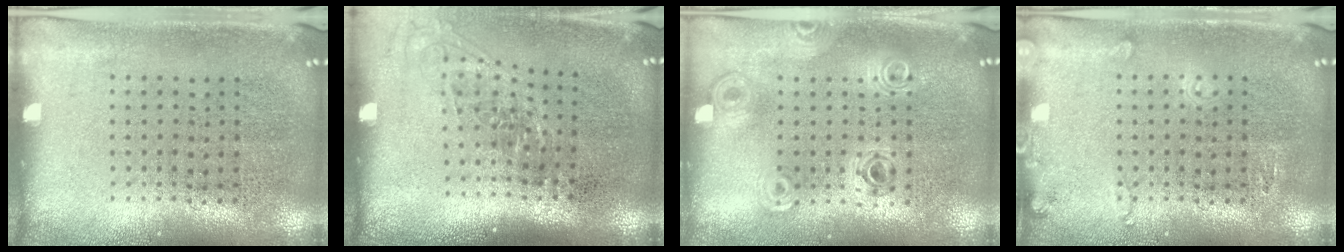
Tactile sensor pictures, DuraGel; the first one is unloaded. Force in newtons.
{"total": 1.2, "press": 1.0, "slide": 0.8}
{"total": 0.9, "press": 0.9, "slide": 0.1}
{"total": 1.3, "press": 1.3, "slide": 0.2}